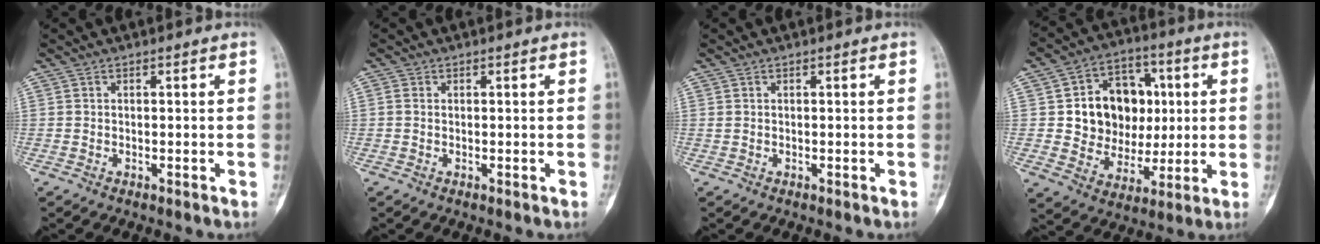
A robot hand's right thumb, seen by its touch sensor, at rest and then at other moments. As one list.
[{"total": 0.7, "force": [0.1, 0.6, 0.5], "torque": [-0.013, -0.001, 0.001]}, {"total": 0.0}, {"total": 15.8, "force": [2.0, 13.0, 8.7], "torque": [-0.073, 0.013, 0.043]}]